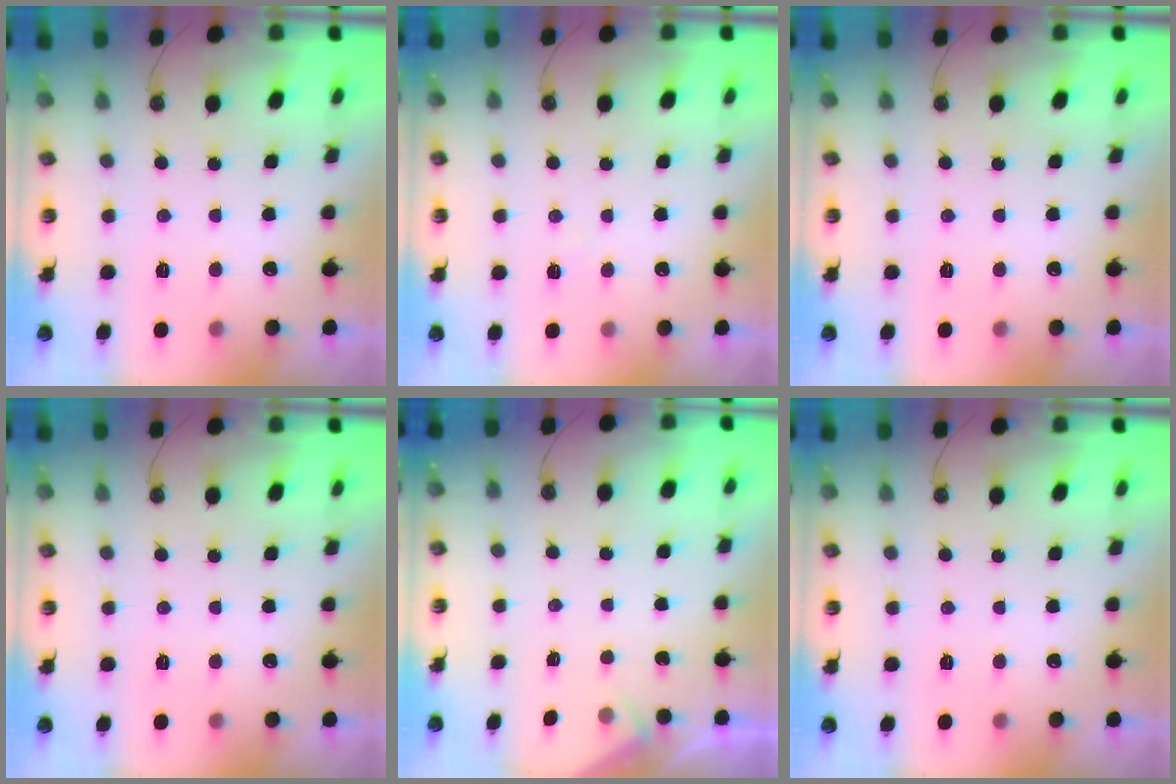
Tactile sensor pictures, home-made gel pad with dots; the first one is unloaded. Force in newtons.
{"total": 3.4, "press": 3.3, "slide": 0.6}
{"total": 0.0}
{"total": 0.0}
{"total": 2.5, "press": 2.5, "slide": 0.4}
{"total": 0.0}